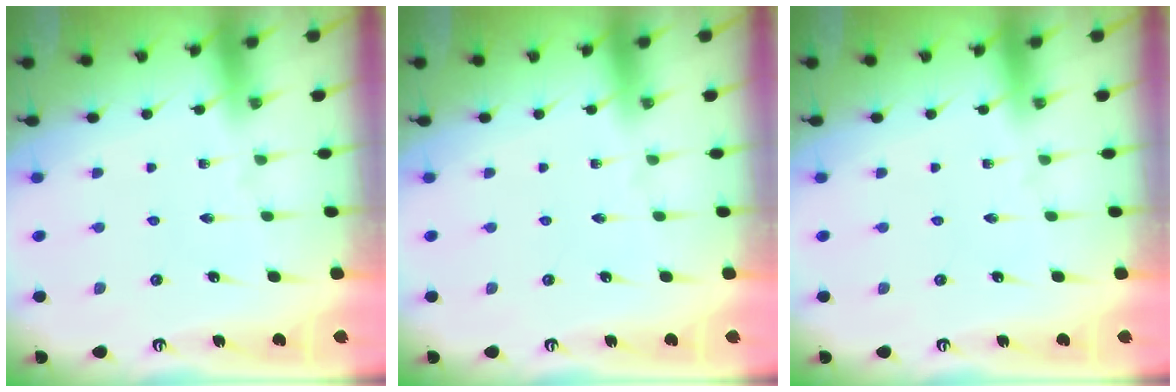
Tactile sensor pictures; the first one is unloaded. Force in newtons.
{"total": 0.0}
{"total": 0.0}